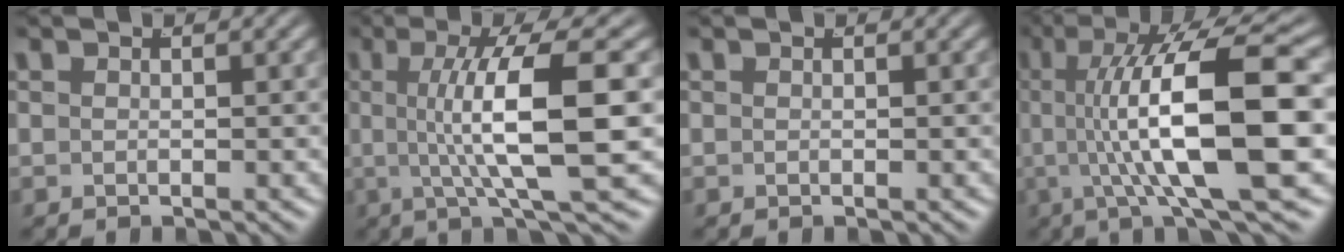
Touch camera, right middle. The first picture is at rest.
{"total": 7.8, "force": [0.5, 0.5, 7.8], "torque": [-0.126, -0.002, 0.010]}
{"total": 0.0}
{"total": 11.3, "force": [1.0, 2.9, 10.9], "torque": [-0.173, 0.004, 0.019]}